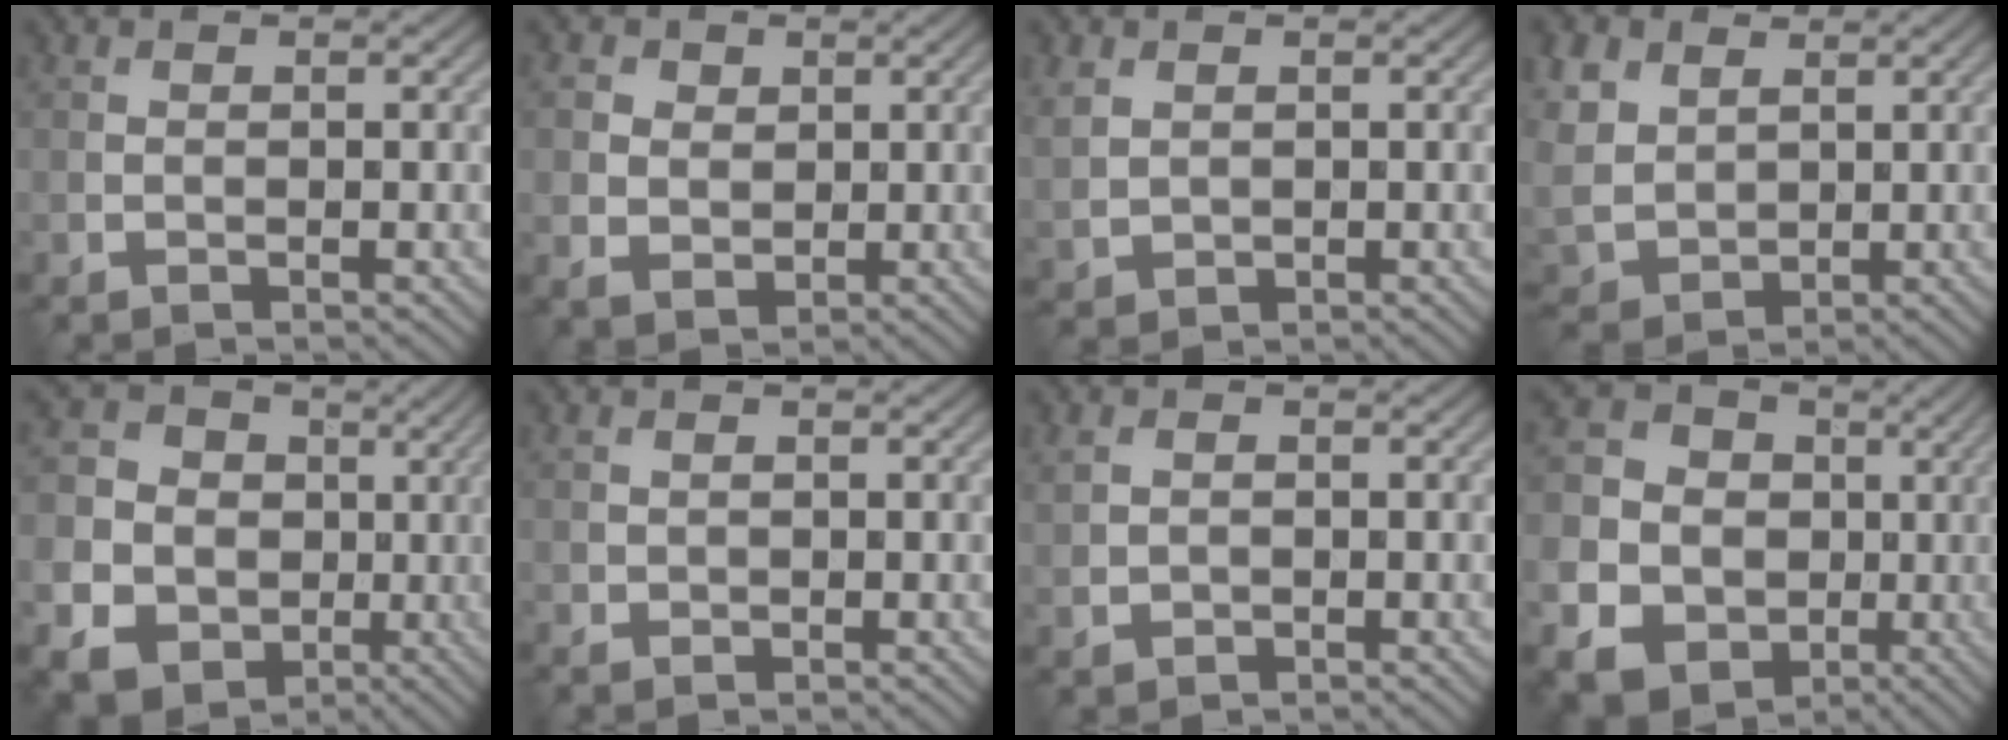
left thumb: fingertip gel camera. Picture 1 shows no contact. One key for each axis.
{"total": 3.9, "fx": 1.1, "fy": 3.5, "fz": 1.3, "tx": -0.054, "ty": -0.005, "tz": 0.017}
{"total": 2.7, "fx": 0.9, "fy": 2.1, "fz": 1.4, "tx": -0.043, "ty": -0.004, "tz": 0.021}
{"total": 7.4, "fx": 2.9, "fy": 5.6, "fz": 3.8, "tx": -0.143, "ty": 0.008, "tz": 0.061}
{"total": 12.2, "fx": -1.2, "fy": 11.3, "fz": 4.6, "tx": -0.163, "ty": -0.012, "tz": -0.031}
{"total": 1.0, "fx": 0.2, "fy": 0.9, "fz": 0.5, "tx": -0.012, "ty": -0.002, "tz": 0.005}
{"total": 2.0, "fx": 0.2, "fy": 1.6, "fz": 1.1, "tx": -0.027, "ty": -0.003, "tz": 0.007}
{"total": 14.3, "fx": -1.9, "fy": 13.1, "fz": 5.4, "tx": -0.182, "ty": -0.008, "tz": -0.044}